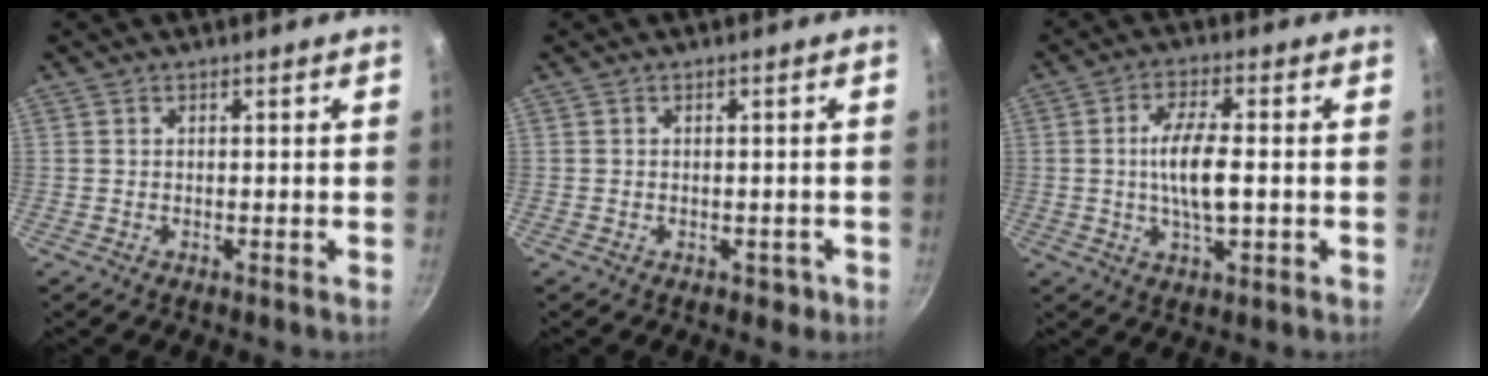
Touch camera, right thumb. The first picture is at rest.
{"total": 1.9, "force": [-0.8, 1.6, 0.8], "torque": [0.001, 0.007, -0.001]}
{"total": 9.0, "force": [-0.4, 3.0, 8.5], "torque": [-0.160, 0.008, -0.013]}